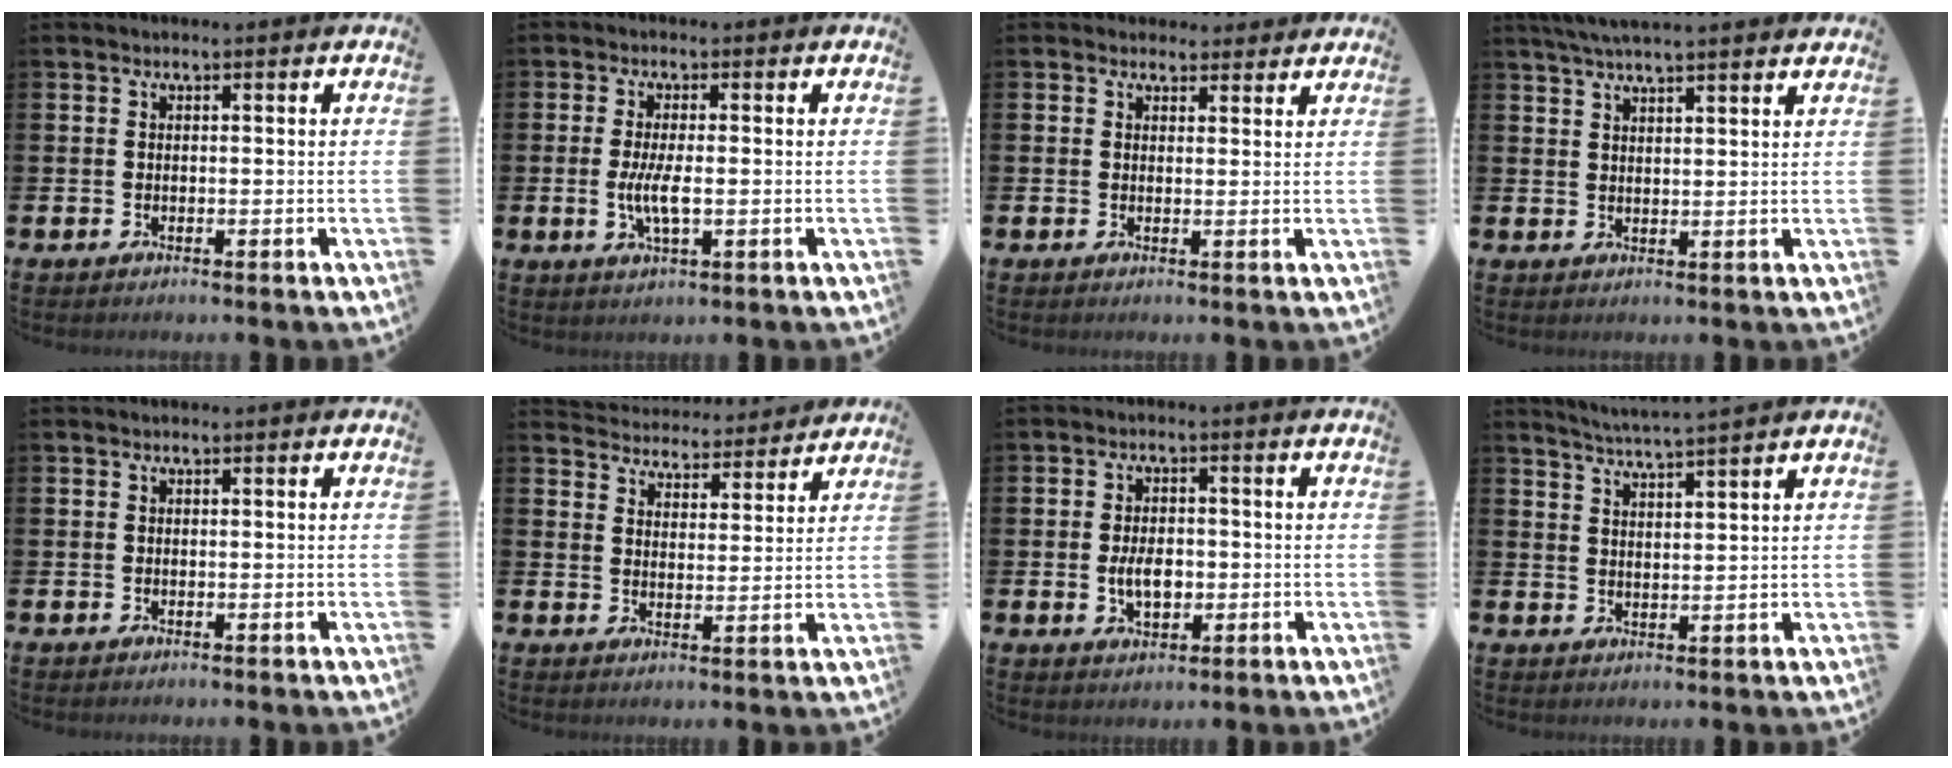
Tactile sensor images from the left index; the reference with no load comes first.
{"total": 4.0, "force": [-0.5, 1.2, 3.7], "torque": [-0.073, -0.001, -0.011]}
{"total": 2.6, "force": [2.3, 1.0, -0.2], "torque": [0.010, -0.008, 0.041]}
{"total": 4.5, "force": [4.2, -0.2, 1.6], "torque": [-0.038, -0.010, 0.076]}
{"total": 0.0}
{"total": 4.7, "force": [4.6, 0.9, -0.4], "torque": [-0.008, -0.041, 0.080]}
{"total": 4.1, "force": [-0.5, 2.6, 3.2], "torque": [-0.046, 0.000, -0.013]}
{"total": 3.8, "force": [3.7, -0.9, 0.4], "torque": [-0.021, -0.018, 0.067]}